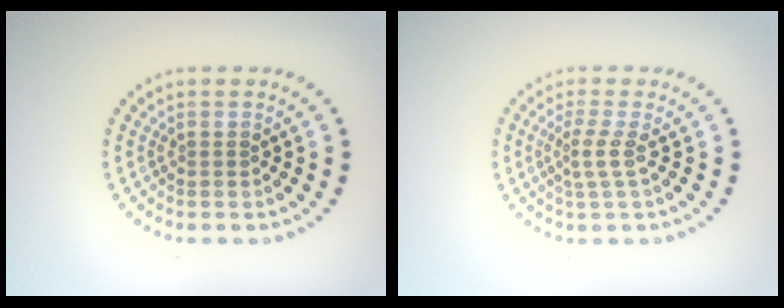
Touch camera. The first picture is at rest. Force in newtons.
{"total": 1.8, "press": 1.2, "slide": 1.3}